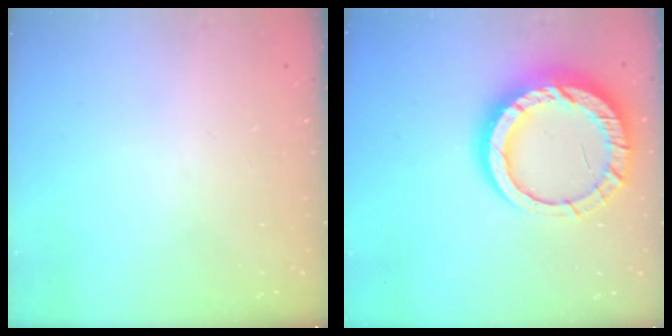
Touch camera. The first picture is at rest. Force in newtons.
{"total": 18.4, "press": 18.3, "slide": 1.7}